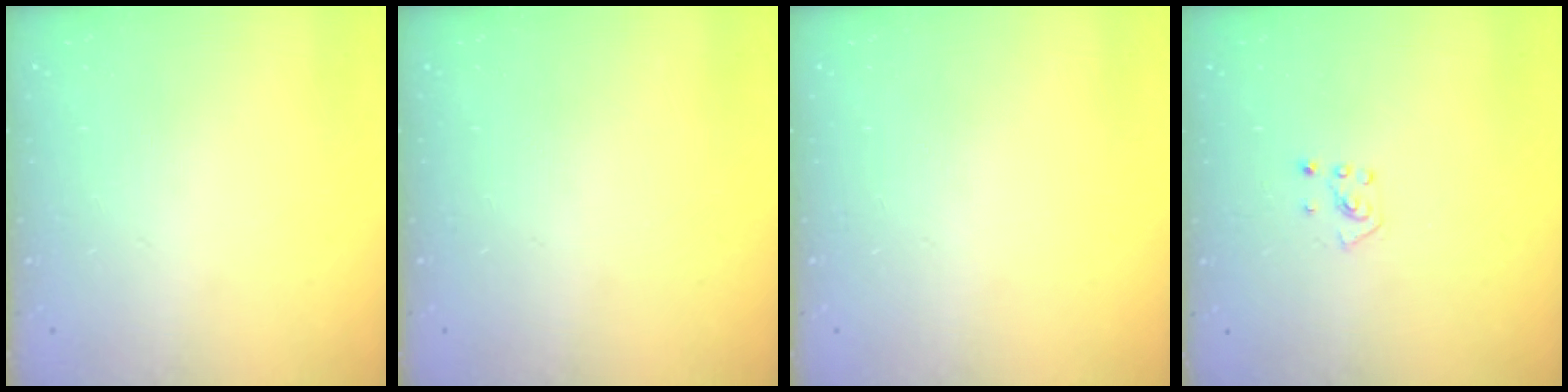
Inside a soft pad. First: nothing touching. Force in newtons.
{"total": 0.0}
{"total": 0.0}
{"total": 3.6, "press": 3.6, "slide": 0.4}